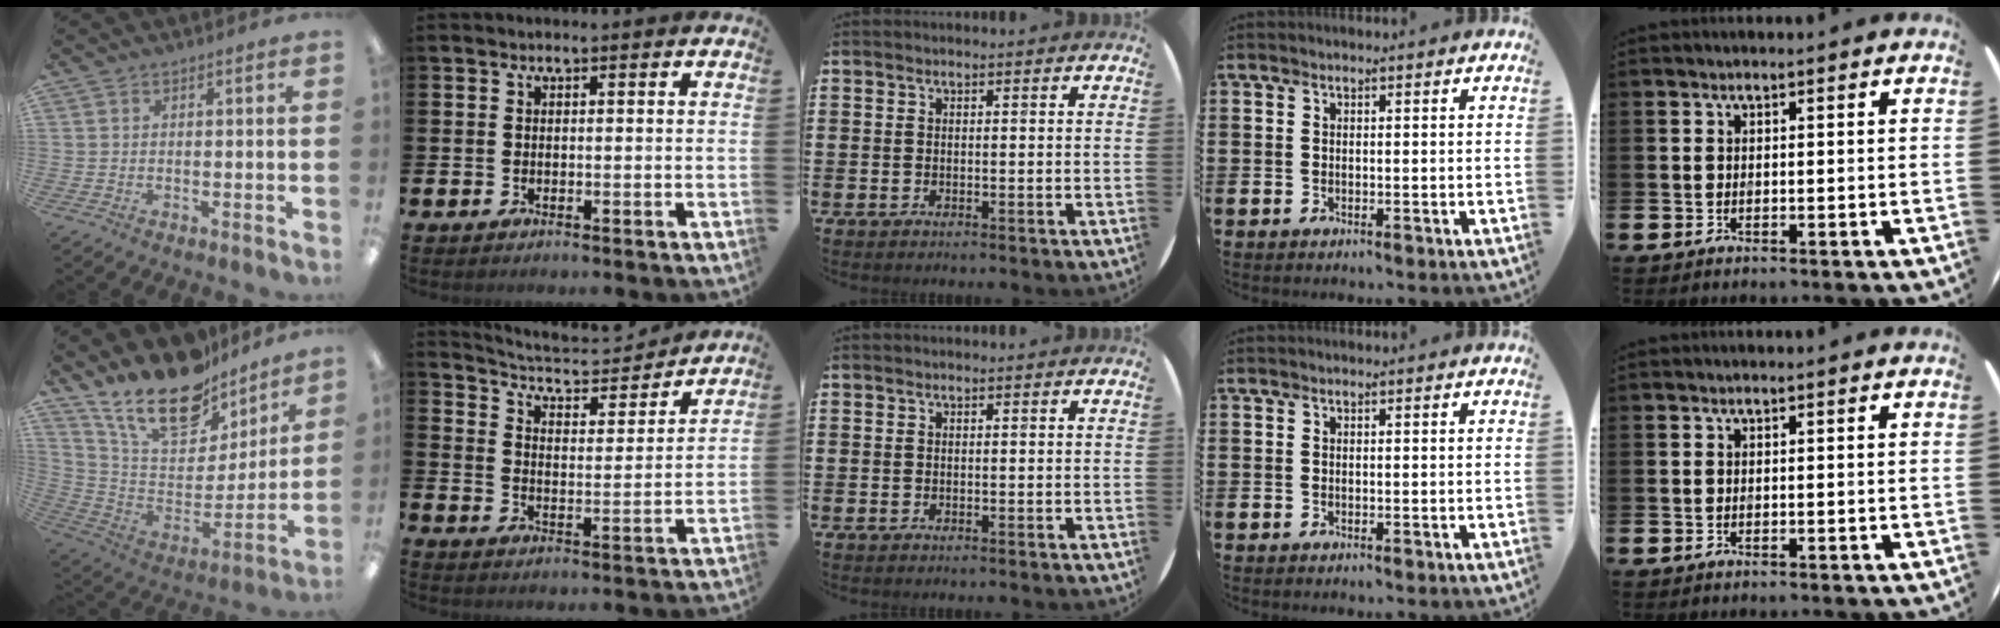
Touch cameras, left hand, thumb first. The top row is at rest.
{"thumb": {"total": 21.0, "force": [16.8, 8.5, 9.3], "torque": [-0.183, -0.116, 0.302]}, "index": {"total": 6.0, "force": [5.7, 1.5, 1.2], "torque": [-0.052, -0.046, 0.094]}}